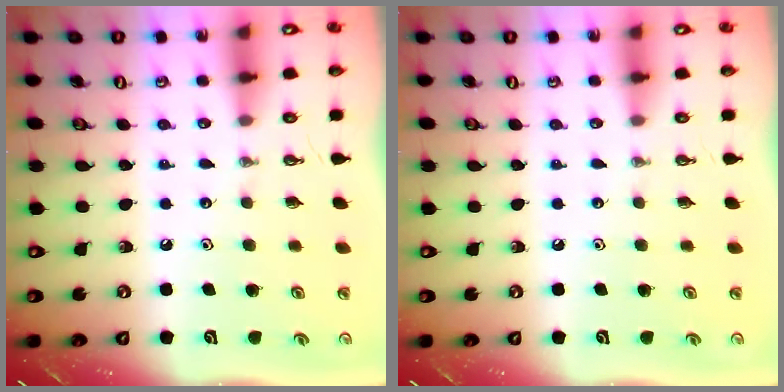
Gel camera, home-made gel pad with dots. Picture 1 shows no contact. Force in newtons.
{"total": 0.0}